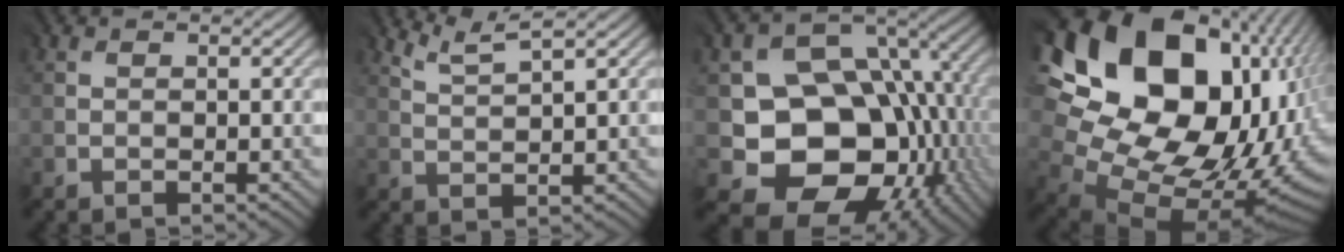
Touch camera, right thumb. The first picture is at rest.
{"total": 3.1, "force": [2.8, -0.2, 1.2], "torque": [-0.027, 0.004, 0.067]}
{"total": 13.6, "force": [-1.5, 10.9, 8.1], "torque": [-0.111, -0.034, -0.021]}
{"total": 21.6, "force": [7.9, 14.6, 13.9], "torque": [-0.297, 0.031, 0.163]}